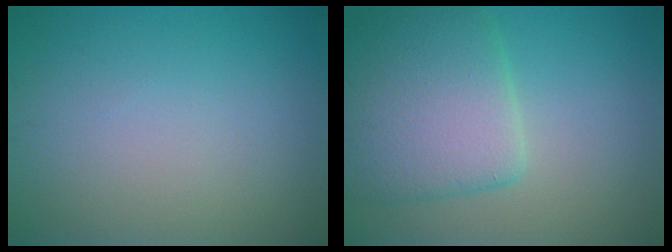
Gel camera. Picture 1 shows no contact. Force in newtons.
{"total": 7.2, "press": 7.2, "slide": 0.4}